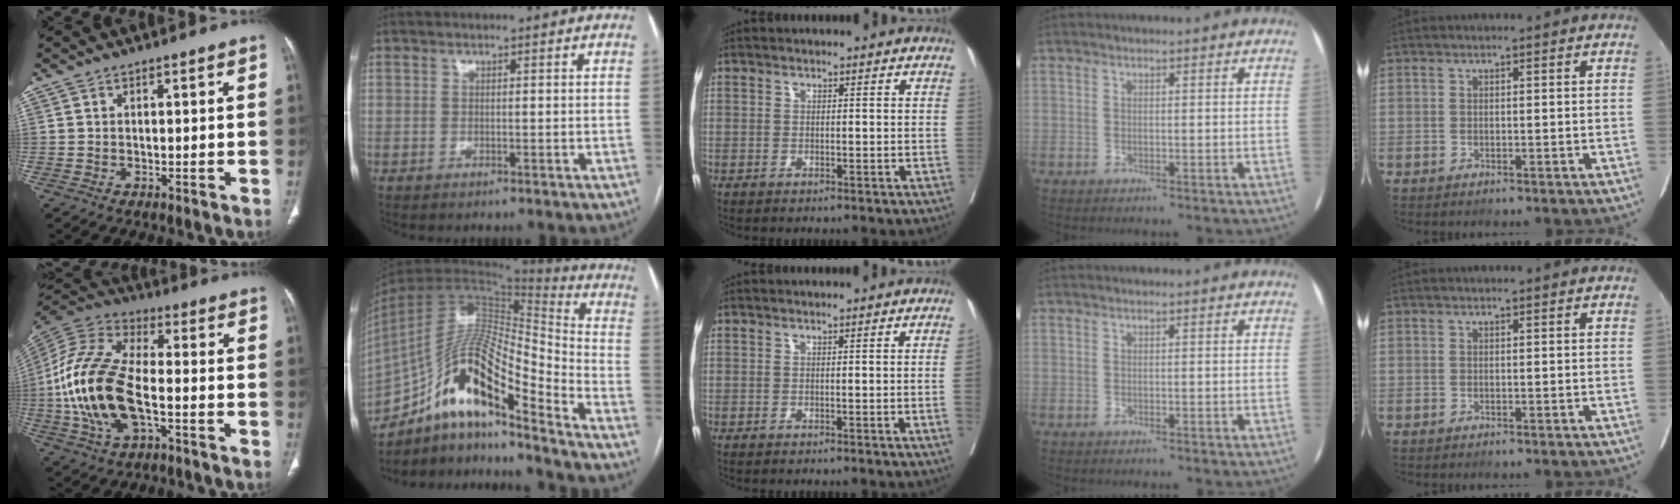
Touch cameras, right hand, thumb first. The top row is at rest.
{"thumb": {"total": 19.3, "force": [-3.8, 9.8, 16.2], "torque": [-0.338, 0.026, -0.071]}, "index": {"total": 17.8, "force": [-11.0, 3.2, 13.7], "torque": [-0.257, 0.021, -0.188]}, "middle": {"total": 1.4, "force": [-0.2, -0.4, 1.3], "torque": [-0.017, -0.002, -0.002]}}